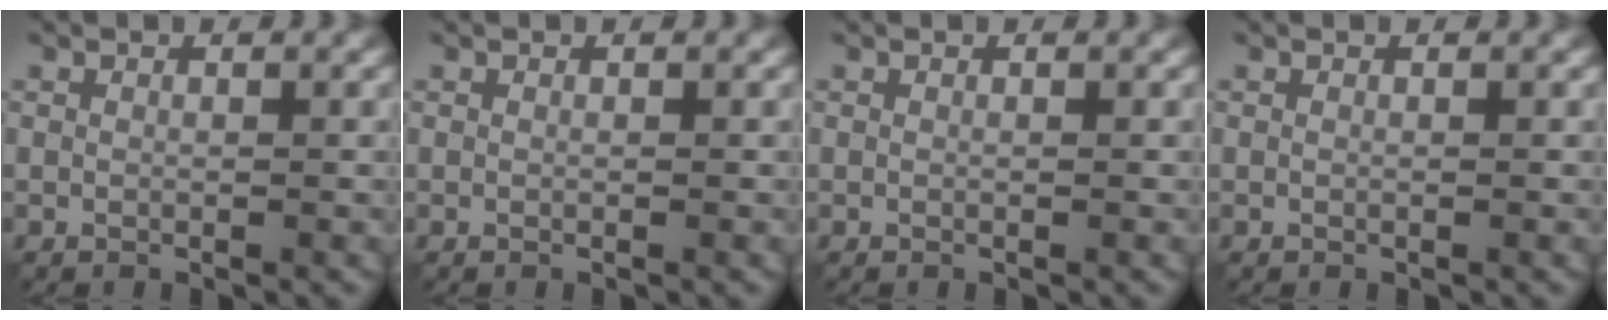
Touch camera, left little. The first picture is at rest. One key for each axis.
{"total": 0.0}
{"total": 0.0}
{"total": 0.0}